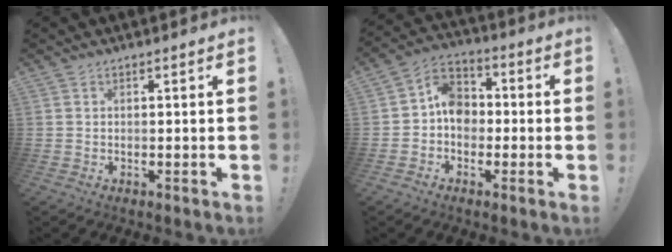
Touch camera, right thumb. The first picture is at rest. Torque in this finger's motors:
{"motor_torque": [0.07, 0.04, 0.52, -0.03, 0.03]}